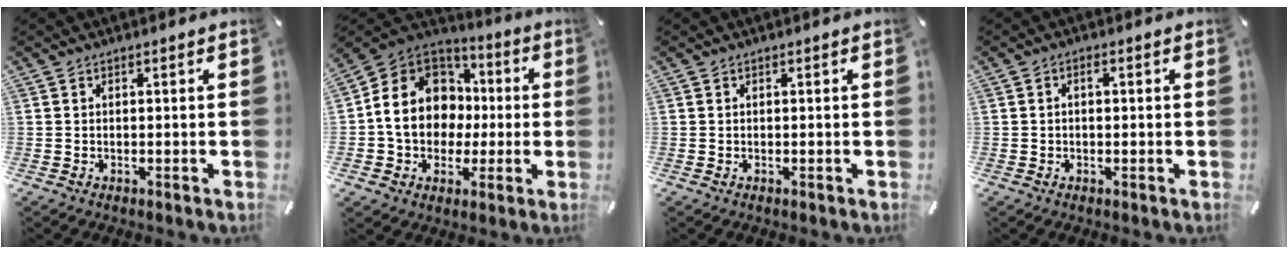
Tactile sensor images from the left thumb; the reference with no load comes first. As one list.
[{"total": 15.7, "force": [-0.7, 13.9, 7.2], "torque": [-0.151, 0.019, -0.006]}, {"total": 0.0}, {"total": 1.3, "force": [-0.1, 0.8, 1.1], "torque": [-0.022, 0.004, -0.003]}]